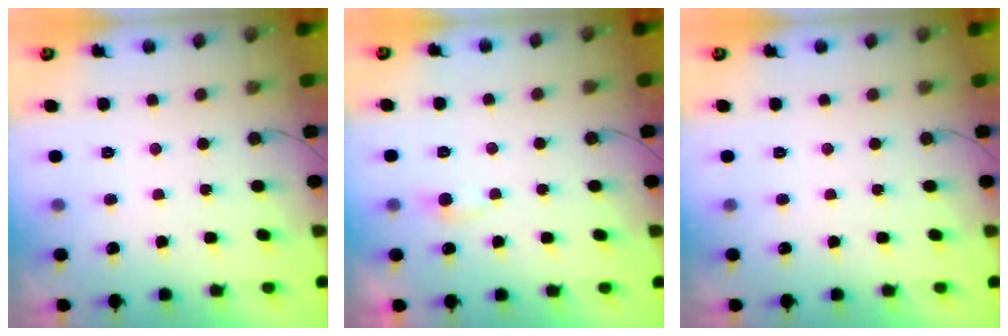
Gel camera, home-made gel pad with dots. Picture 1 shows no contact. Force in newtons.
{"total": 3.0, "press": 3.0, "slide": 0.3}
{"total": 0.0}